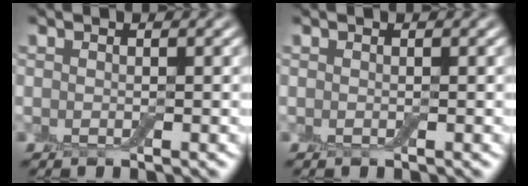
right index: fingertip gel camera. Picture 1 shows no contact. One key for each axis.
{"total": 0.0}